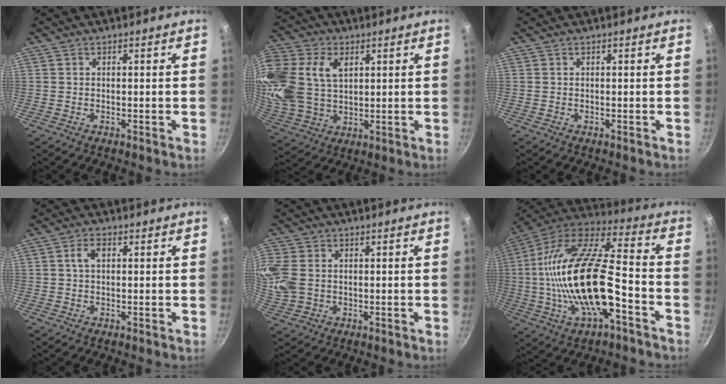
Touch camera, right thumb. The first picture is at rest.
{"total": 22.3, "force": [6.5, 15.6, 14.5], "torque": [-0.337, 0.013, 0.129]}
{"total": 0.0}
{"total": 2.9, "force": [0.6, 1.8, 2.2], "torque": [-0.034, 0.008, 0.009]}
{"total": 9.4, "force": [0.9, 7.3, 5.8], "torque": [-0.134, 0.002, 0.019]}
{"total": 26.3, "force": [-5.5, 10.7, 23.3], "torque": [-0.439, 0.033, -0.106]}